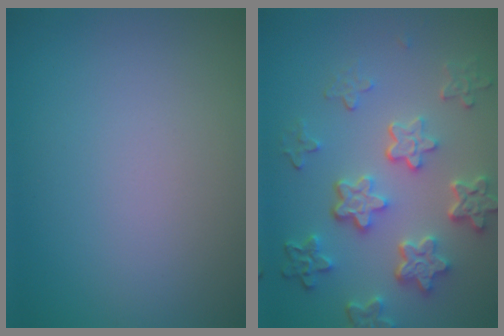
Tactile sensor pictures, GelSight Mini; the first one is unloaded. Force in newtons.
{"total": 5.9, "press": 4.5, "slide": 3.8}